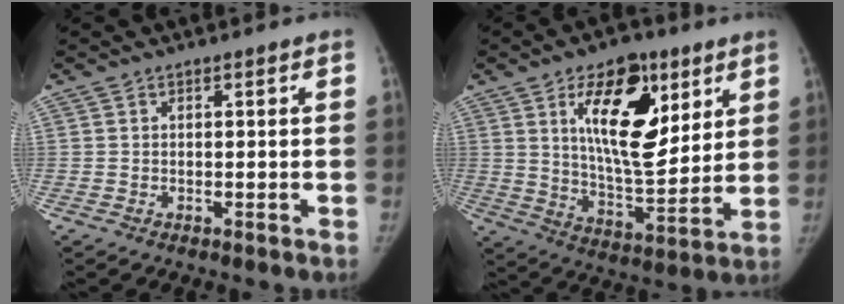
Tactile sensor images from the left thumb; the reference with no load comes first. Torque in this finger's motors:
{"motor_torque": [0.25, 0.38, 1.70, -0.53, 0.12]}